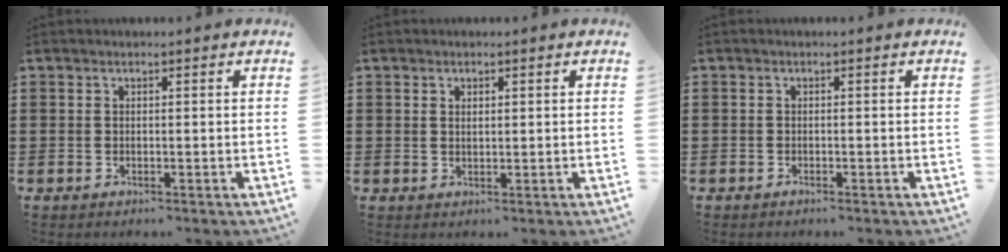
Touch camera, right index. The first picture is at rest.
{"total": 0.7, "force": [0.2, 0.4, 0.5], "torque": [-0.010, 0.003, 0.004]}
{"total": 0.6, "force": [-0.6, 0.1, 0.0], "torque": [0.000, -0.001, -0.012]}